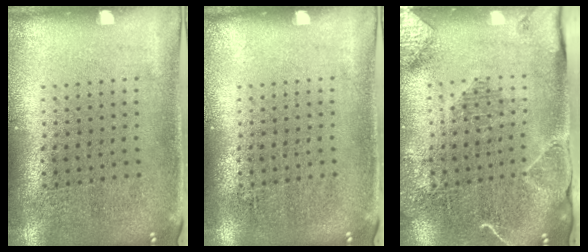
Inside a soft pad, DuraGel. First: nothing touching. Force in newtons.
{"total": 0.0}
{"total": 2.0, "press": 2.0, "slide": 0.1}